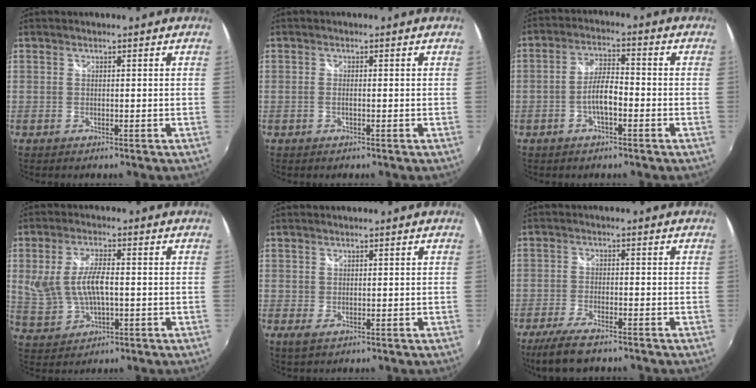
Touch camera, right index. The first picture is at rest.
{"total": 0.9, "force": [-0.2, 0.1, 0.8], "torque": [-0.018, 0.000, -0.006]}
{"total": 5.4, "force": [-2.1, 1.5, 4.8], "torque": [-0.094, 0.010, -0.037]}
{"total": 9.0, "force": [0.0, 4.1, 8.0], "torque": [-0.170, 0.000, 0.014]}
{"total": 1.5, "force": [0.4, 1.1, 1.1], "torque": [-0.019, -0.003, 0.008]}
{"total": 8.1, "force": [-6.2, 1.9, 4.8], "torque": [-0.119, -0.024, -0.116]}